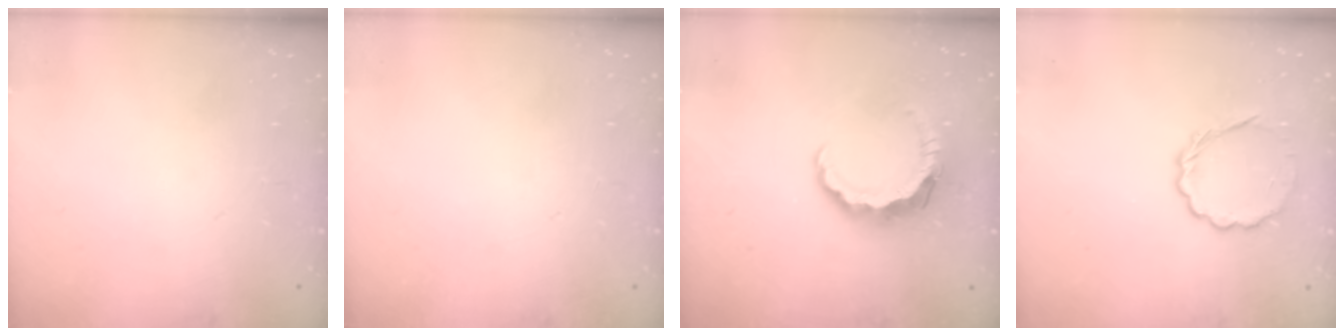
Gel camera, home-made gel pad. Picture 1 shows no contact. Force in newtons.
{"total": 0.0}
{"total": 8.8, "press": 8.7, "slide": 1.4}
{"total": 5.9, "press": 5.8, "slide": 1.4}